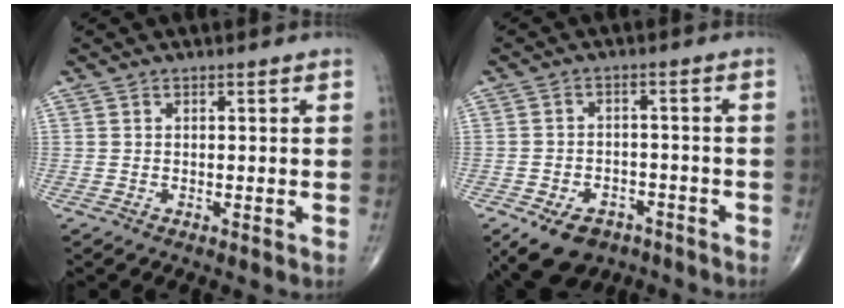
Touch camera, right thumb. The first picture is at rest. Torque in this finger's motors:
{"motor_torque": [-0.45, 0.12, 0.03, 0.27, -0.03]}